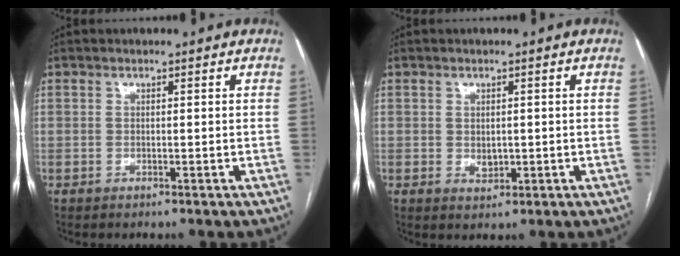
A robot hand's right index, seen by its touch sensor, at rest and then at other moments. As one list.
[{"total": 2.0, "force": [-0.1, 1.4, 1.5], "torque": [-0.024, -0.003, 0.005]}]